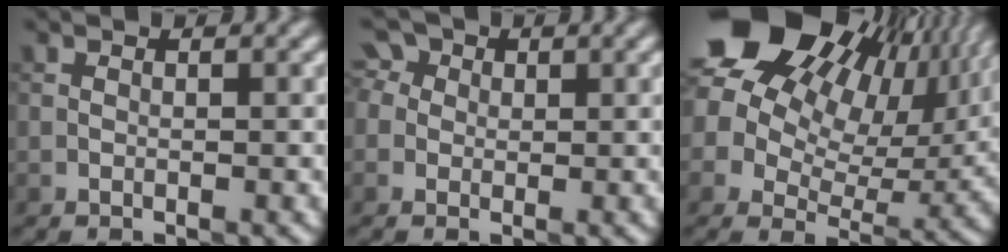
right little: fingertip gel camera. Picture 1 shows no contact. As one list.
[{"total": 2.7, "force": [1.0, 2.3, 1.1], "torque": [-0.004, 0.018, -0.005]}, {"total": 18.2, "force": [8.9, 12.0, 10.5], "torque": [-0.202, 0.050, 0.159]}]